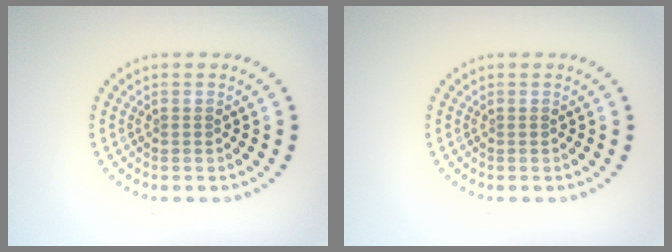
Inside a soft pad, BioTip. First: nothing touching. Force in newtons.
{"total": 0.0}